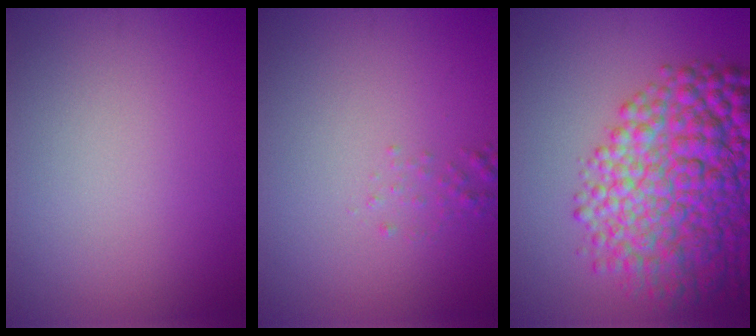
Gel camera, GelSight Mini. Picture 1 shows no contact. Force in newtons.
{"total": 0.8, "press": 0.8, "slide": 0.1}
{"total": 11.4, "press": 11.4, "slide": 0.3}